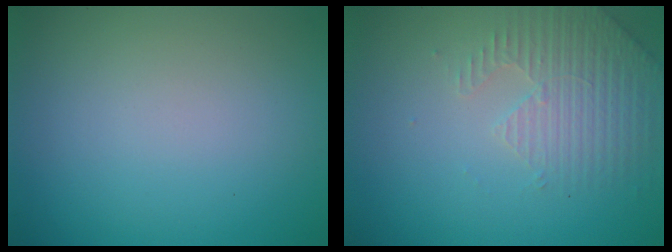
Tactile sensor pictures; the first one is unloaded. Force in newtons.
{"total": 3.5, "press": 3.4, "slide": 0.9}